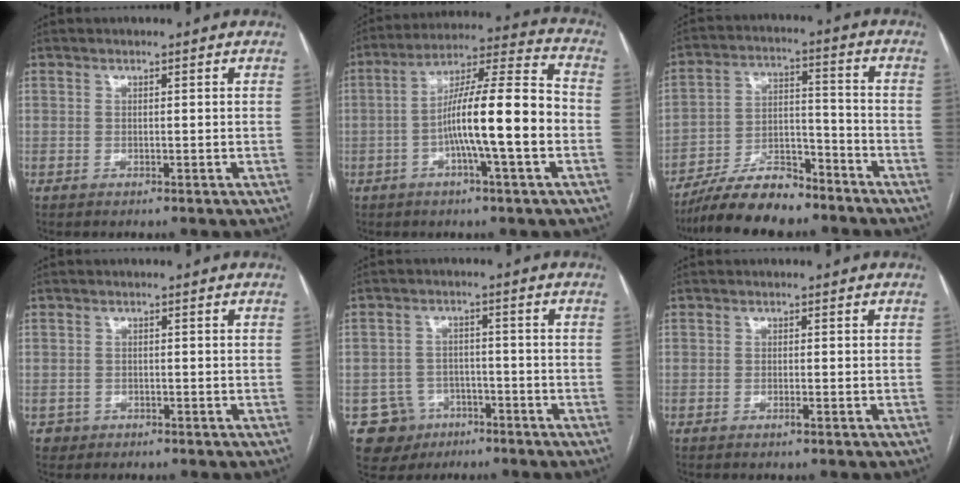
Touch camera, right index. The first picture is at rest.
{"total": 14.8, "force": [-3.1, 0.6, 14.5], "torque": [-0.244, 0.017, -0.055]}
{"total": 12.0, "force": [-10.2, 3.2, 5.4], "torque": [-0.093, 0.009, -0.183]}
{"total": 1.7, "force": [-0.9, 1.5, -0.2], "torque": [0.001, 0.008, -0.016]}
{"total": 6.7, "force": [-3.3, 5.9, 0.5], "torque": [-0.007, 0.009, -0.044]}
{"total": 0.7, "force": [-0.4, -0.1, 0.6], "torque": [-0.014, -0.001, -0.006]}